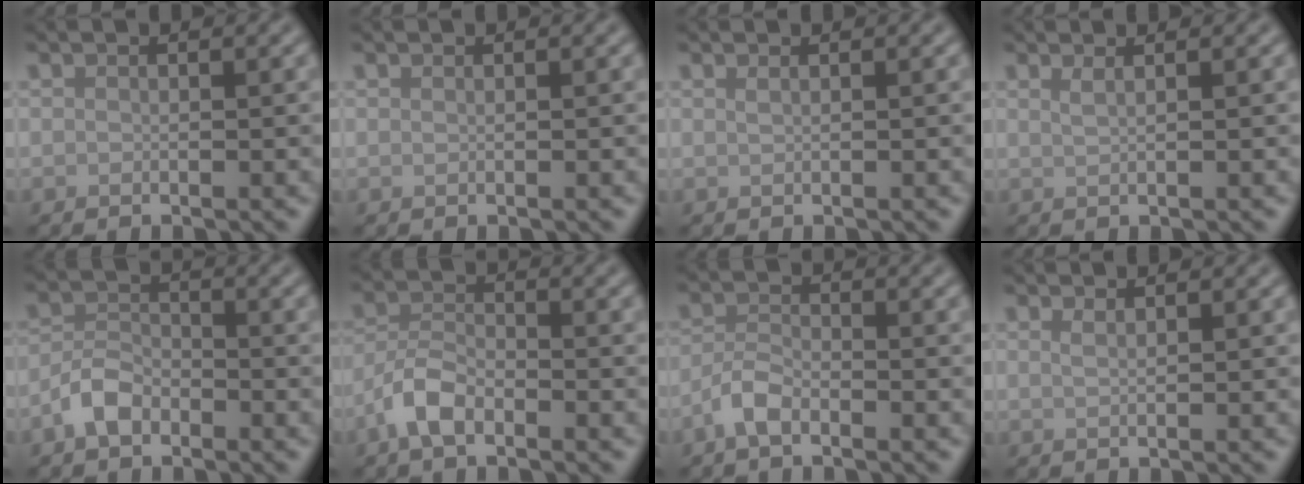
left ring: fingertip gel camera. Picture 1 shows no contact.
{"total": 0.0}
{"total": 0.7, "force": [0.5, 0.3, 0.5], "torque": [-0.003, 0.000, 0.005]}
{"total": 1.6, "force": [1.0, 0.7, 1.0], "torque": [-0.008, 0.003, 0.004]}
{"total": 2.9, "force": [-1.9, 1.6, 1.5], "torque": [-0.029, 0.007, -0.044]}
{"total": 3.4, "force": [-2.1, 1.5, 2.2], "torque": [-0.043, 0.007, -0.050]}
{"total": 2.3, "force": [-1.6, 0.8, 1.5], "torque": [-0.032, 0.003, -0.038]}
{"total": 1.1, "force": [0.7, 0.4, 0.7], "torque": [-0.004, 0.001, 0.008]}